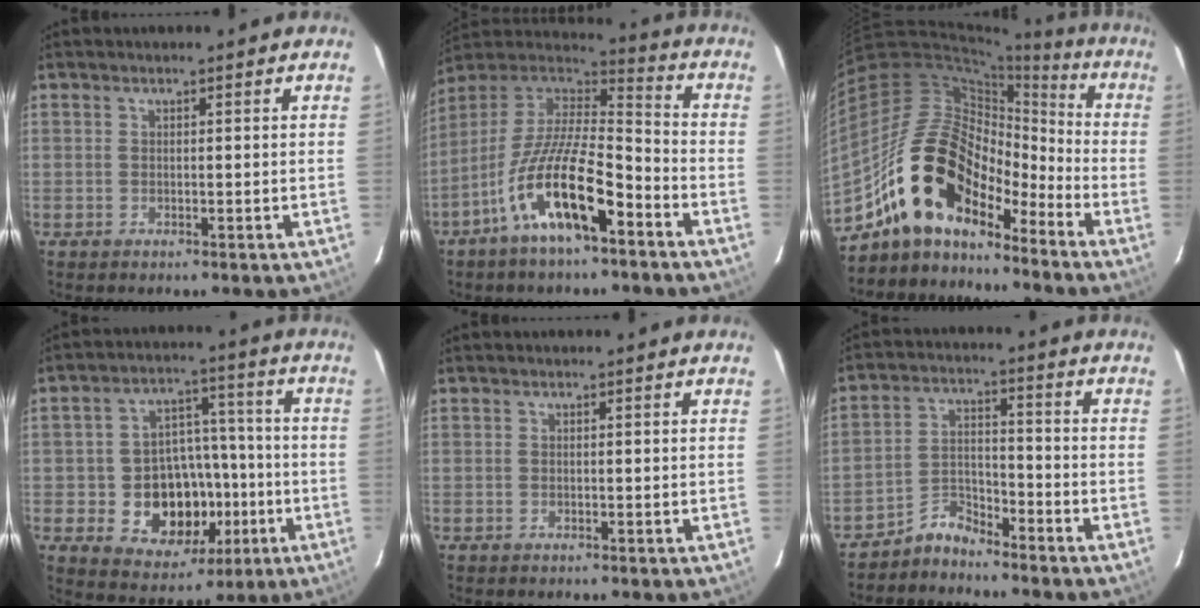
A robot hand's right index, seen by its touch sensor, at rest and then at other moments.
{"total": 17.8, "force": [-9.4, 5.2, 14.2], "torque": [-0.266, -0.020, -0.176]}
{"total": 17.9, "force": [-12.8, 8.8, 8.9], "torque": [-0.166, 0.012, -0.237]}
{"total": 15.3, "force": [-4.2, 11.8, 8.8], "torque": [-0.185, 0.019, -0.046]}
{"total": 0.0}
{"total": 5.2, "force": [-4.9, 1.7, 0.8], "torque": [-0.018, 0.027, -0.095]}